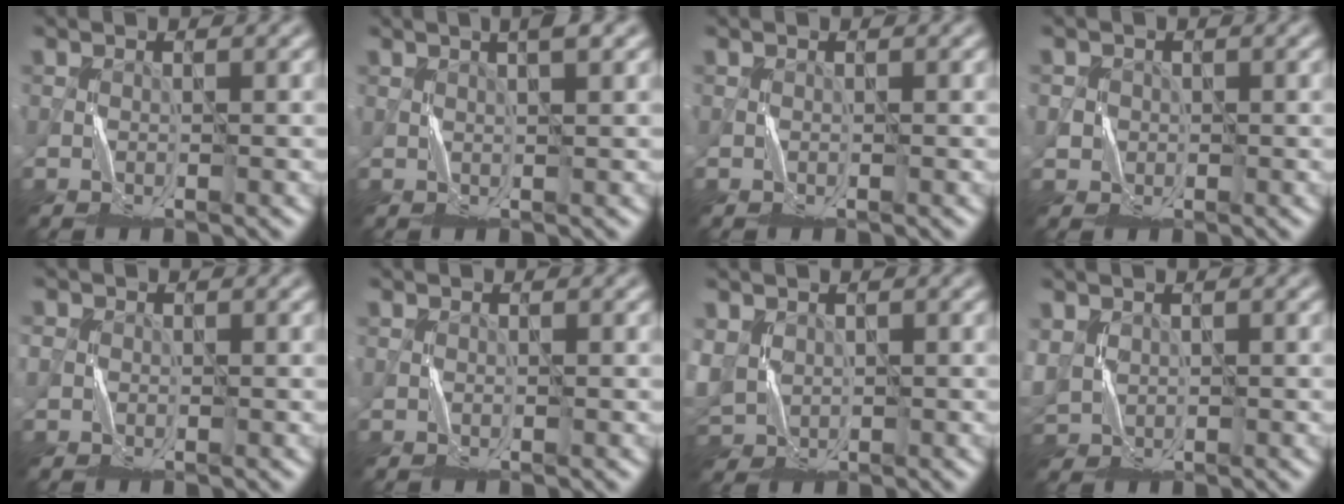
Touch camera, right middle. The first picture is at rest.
{"total": 2.5, "force": [1.5, 0.4, 2.0], "torque": [-0.028, 0.005, 0.022]}
{"total": 0.0}
{"total": 1.3, "force": [0.0, 1.3, -0.3], "torque": [0.006, -0.004, 0.002]}
{"total": 1.2, "force": [-0.1, 1.2, 0.3], "torque": [-0.006, 0.002, -0.003]}
{"total": 0.0}
{"total": 3.5, "force": [0.8, 2.9, 1.9], "torque": [-0.059, -0.002, 0.018]}
{"total": 2.6, "force": [0.9, 2.1, 1.3], "torque": [-0.044, 0.000, 0.023]}